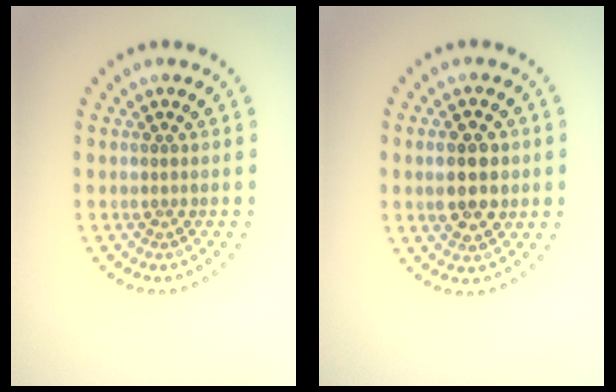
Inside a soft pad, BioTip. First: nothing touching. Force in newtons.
{"total": 4.3, "press": 4.3, "slide": 0.1}